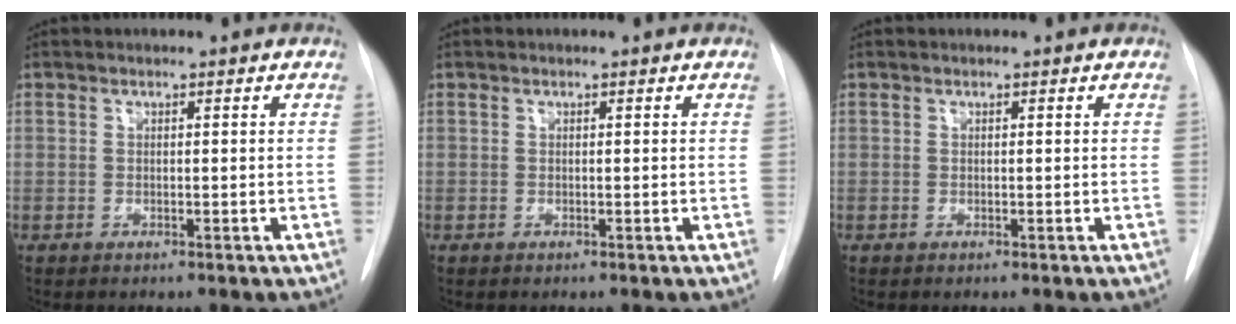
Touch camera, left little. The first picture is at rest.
{"total": 0.0}
{"total": 0.0}